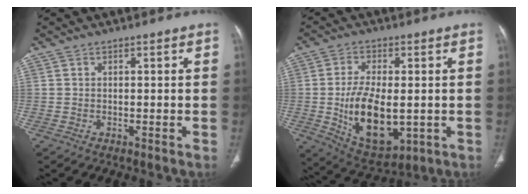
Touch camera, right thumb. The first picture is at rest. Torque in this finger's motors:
{"motor_torque": [-0.17, 1.44, 1.14, 0.69, 0.42]}